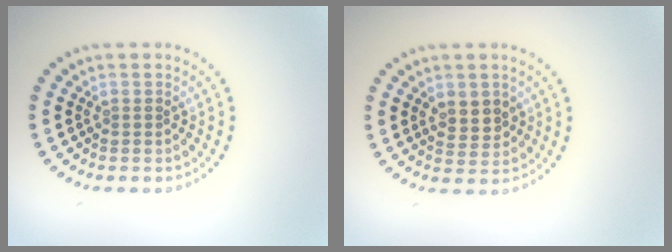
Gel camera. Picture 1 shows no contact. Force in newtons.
{"total": 2.4, "press": 2.3, "slide": 0.6}